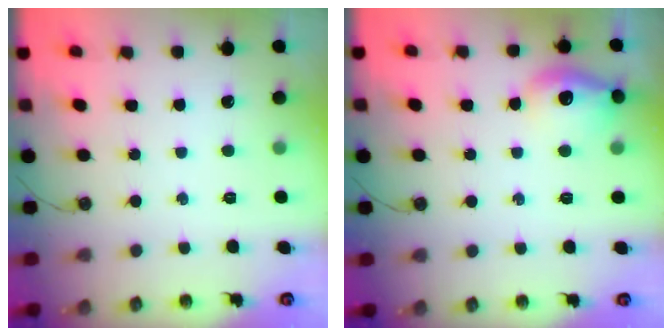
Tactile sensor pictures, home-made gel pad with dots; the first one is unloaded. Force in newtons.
{"total": 13.6, "press": 13.6, "slide": 1.1}